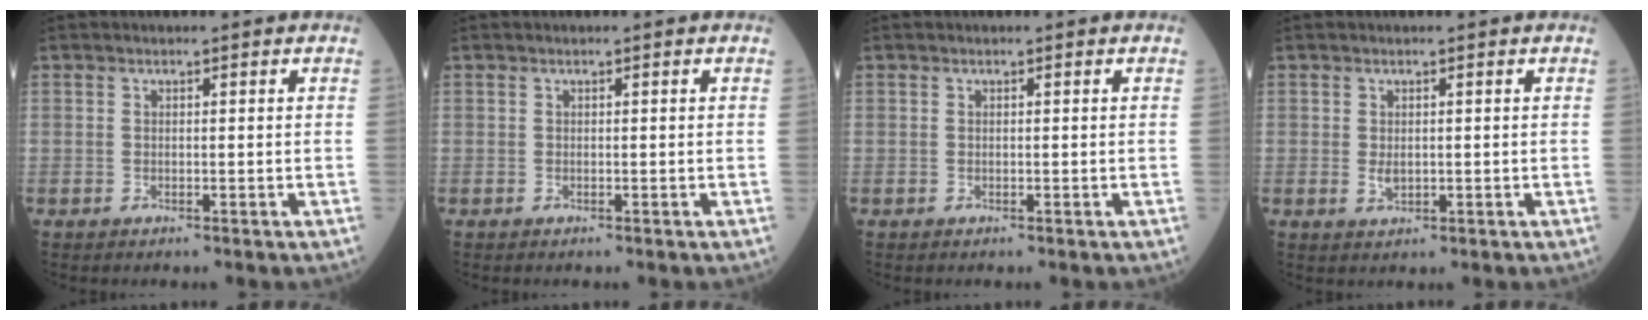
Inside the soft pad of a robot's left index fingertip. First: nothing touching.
{"total": 0.0}
{"total": 0.0}
{"total": 1.6, "force": [0.0, 1.0, 1.3], "torque": [-0.025, -0.004, 0.005]}